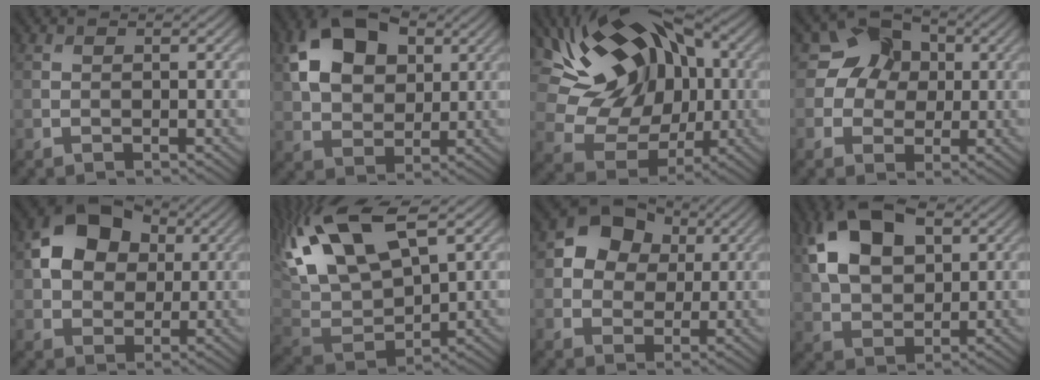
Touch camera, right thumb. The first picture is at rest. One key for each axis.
{"total": 10.8, "fx": 3.7, "fy": 7.2, "fz": 7.2, "tx": -0.156, "ty": 0.016, "tz": 0.062}
{"total": 17.3, "fx": 3.9, "fy": 11.8, "fz": 12.0, "tx": -0.238, "ty": 0.028, "tz": 0.069}
{"total": 7.2, "fx": 1.4, "fy": 6.3, "fz": 3.2, "tx": -0.062, "ty": 0.023, "tz": 0.000}
{"total": 9.9, "fx": 2.9, "fy": 7.3, "fz": 6.1, "tx": -0.127, "ty": 0.015, "tz": 0.038}
{"total": 16.5, "fx": 7.5, "fy": 7.2, "fz": 12.9, "tx": -0.298, "ty": 0.019, "tz": 0.141}
{"total": 8.2, "fx": 2.5, "fy": 6.6, "fz": 4.1, "tx": -0.098, "ty": 0.013, "tz": 0.024}
{"total": 11.9, "fx": 4.2, "fy": 7.0, "fz": 8.6, "tx": -0.194, "ty": 0.020, "tz": 0.076}